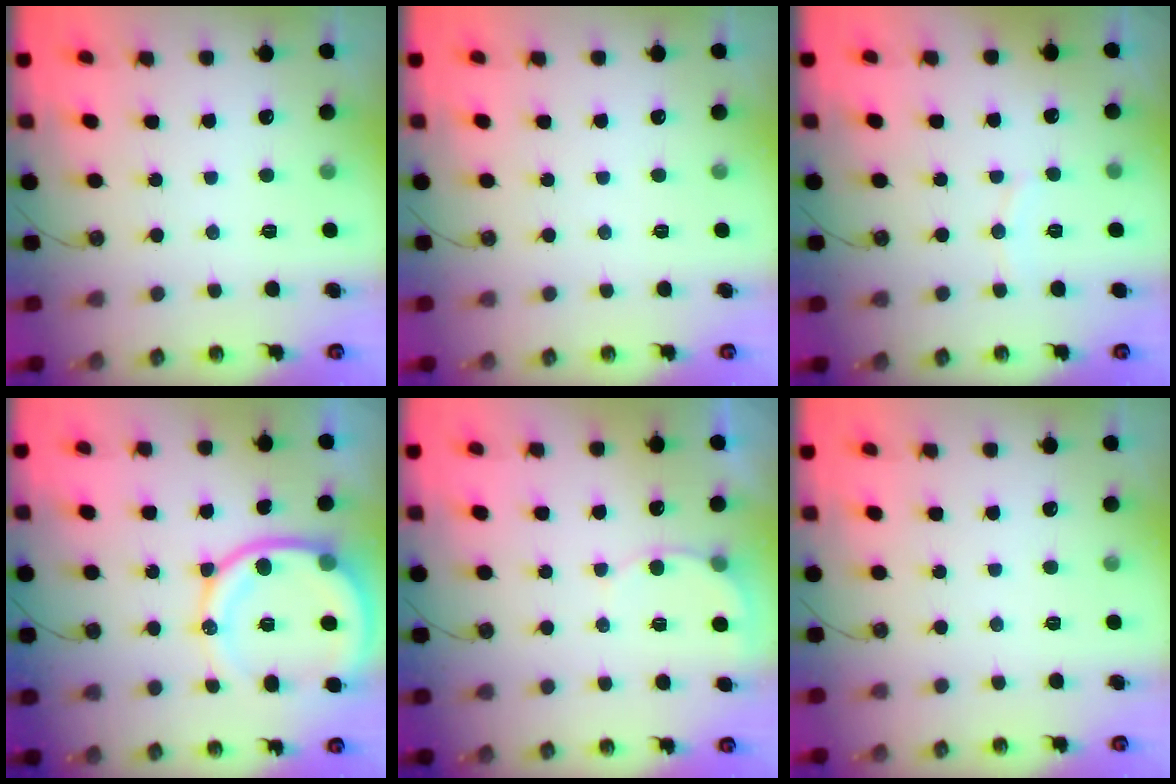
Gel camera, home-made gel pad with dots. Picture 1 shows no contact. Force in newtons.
{"total": 0.0}
{"total": 5.1, "press": 5.0, "slide": 0.5}
{"total": 15.9, "press": 15.8, "slide": 1.7}
{"total": 4.8, "press": 4.8, "slide": 0.4}
{"total": 0.0}